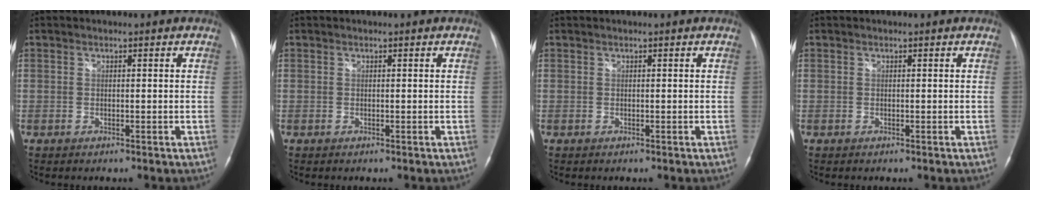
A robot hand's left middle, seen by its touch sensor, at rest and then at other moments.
{"total": 0.0}
{"total": 0.0}
{"total": 0.0}